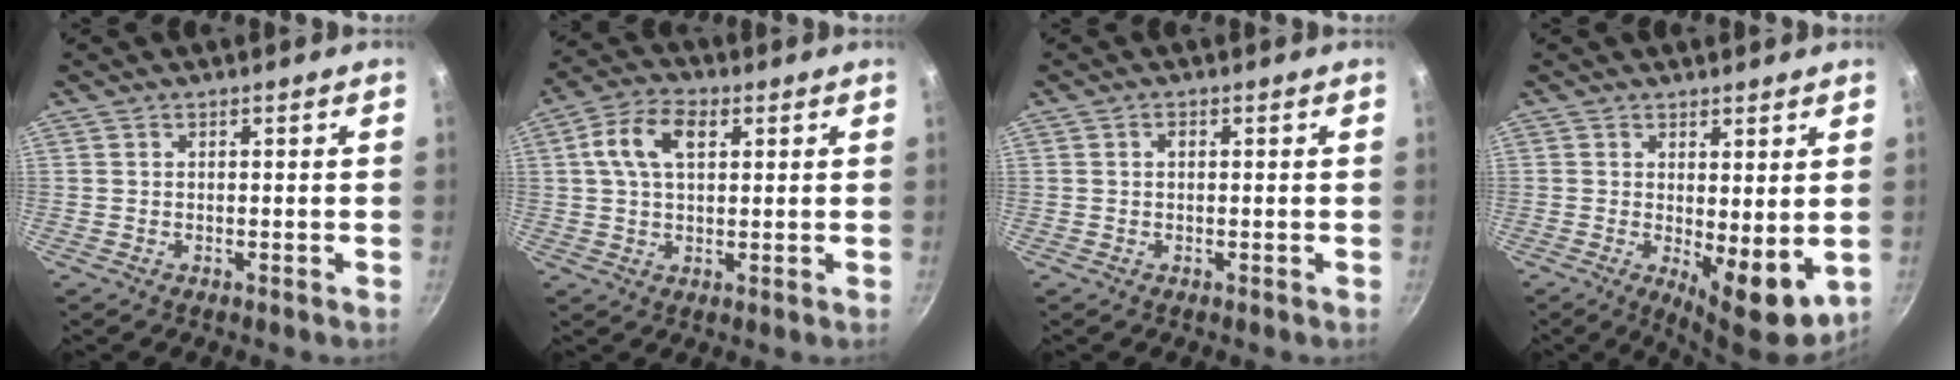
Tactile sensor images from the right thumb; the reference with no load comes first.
{"total": 8.8, "force": [2.5, 5.3, 6.6], "torque": [-0.116, 0.016, 0.037]}
{"total": 0.9, "force": [0.1, 0.6, 0.7], "torque": [-0.012, 0.005, 0.001]}
{"total": 8.3, "force": [0.0, 3.1, 7.7], "torque": [-0.094, -0.019, 0.009]}